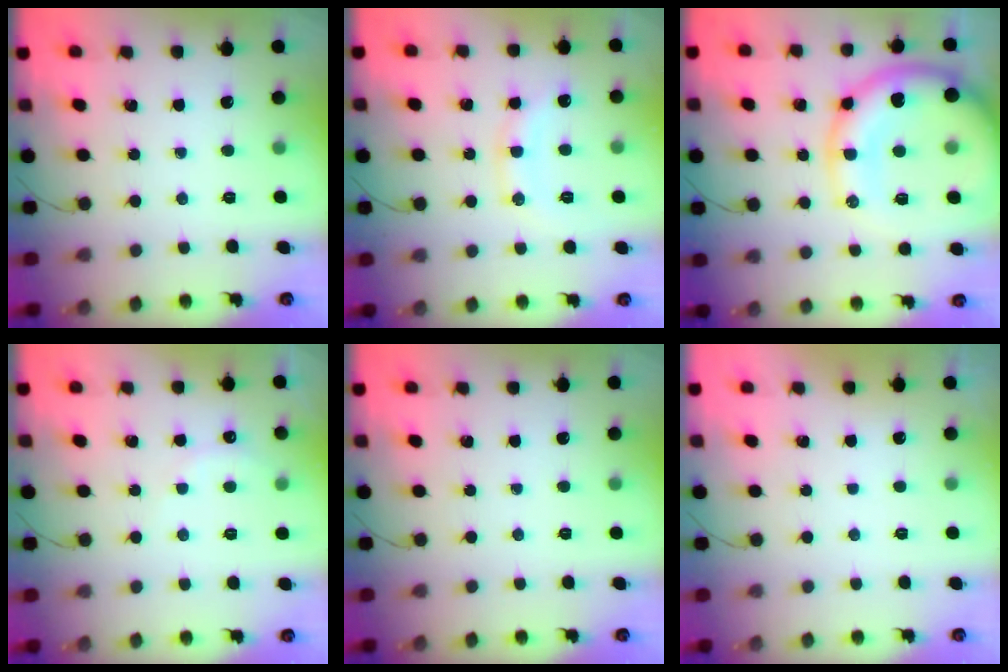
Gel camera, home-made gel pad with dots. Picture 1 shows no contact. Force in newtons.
{"total": 9.6, "press": 9.5, "slide": 0.7}
{"total": 20.1, "press": 20.0, "slide": 2.1}
{"total": 5.9, "press": 5.8, "slide": 1.0}
{"total": 0.0}
{"total": 2.9, "press": 2.9, "slide": 0.1}